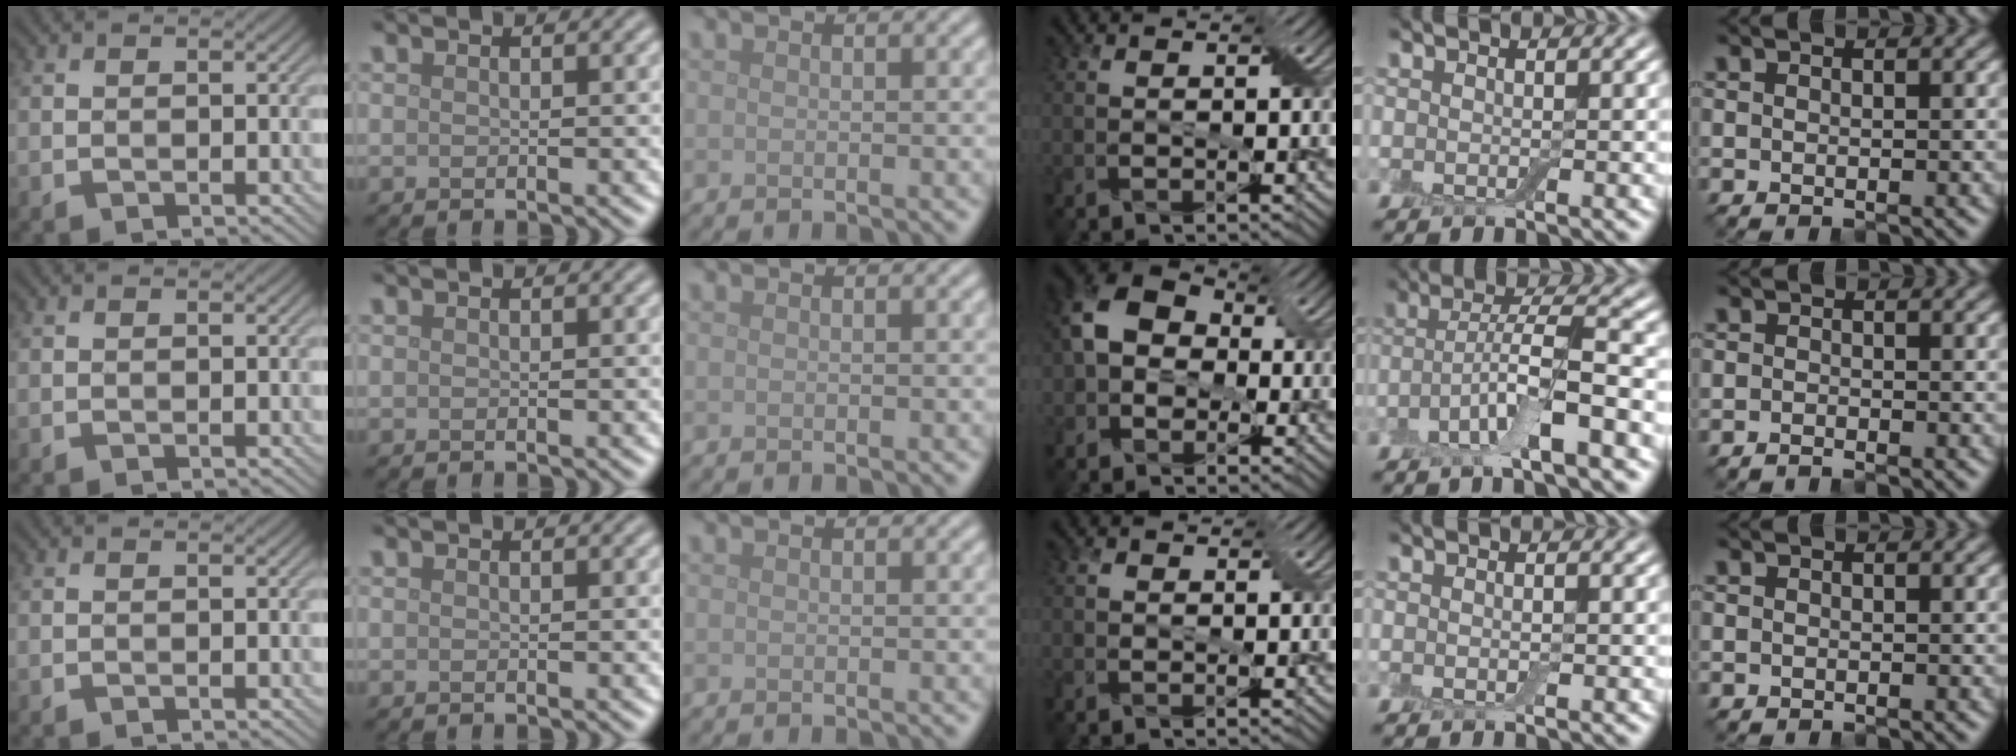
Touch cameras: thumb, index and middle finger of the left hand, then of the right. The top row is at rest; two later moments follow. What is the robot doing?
{"motion": "wipe", "object": "dish"}